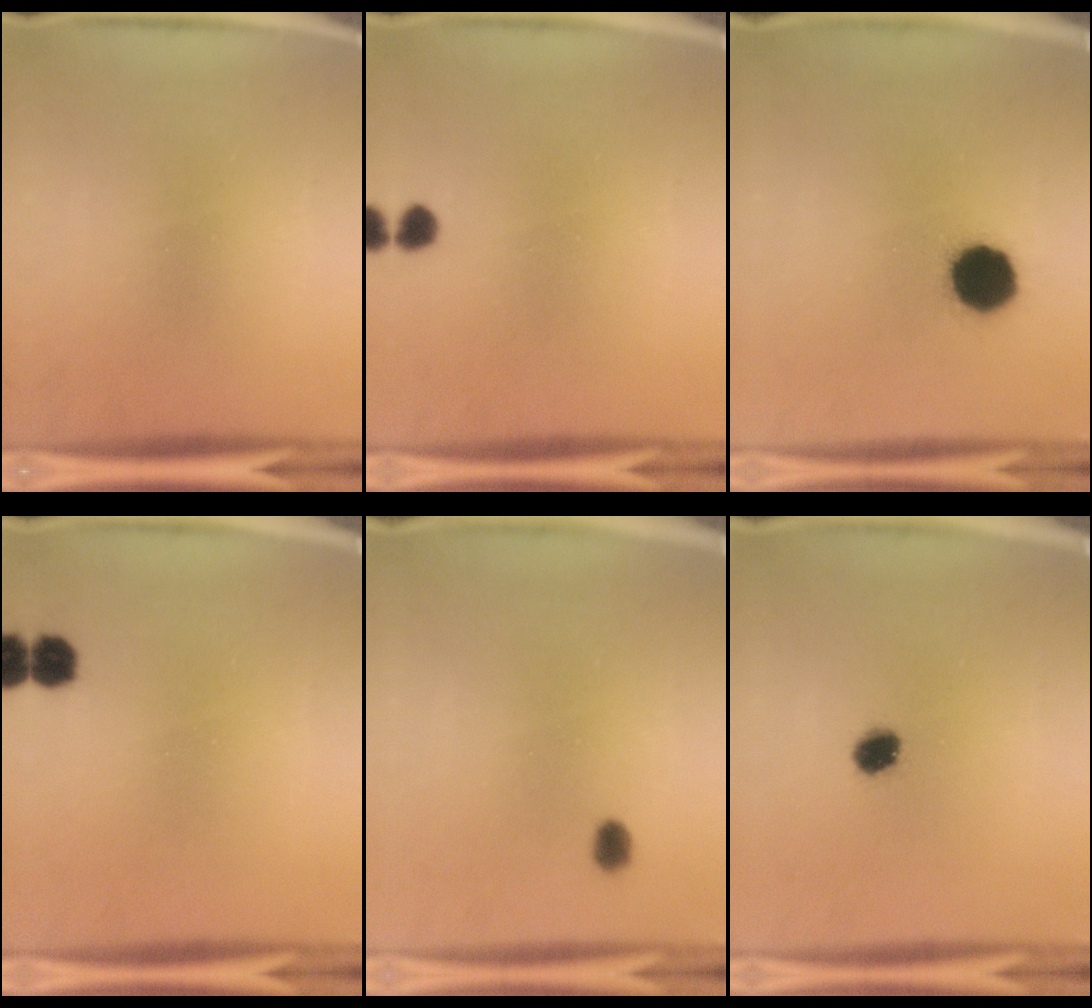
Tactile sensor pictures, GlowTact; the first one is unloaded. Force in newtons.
{"total": 2.0}
{"total": 12.1}
{"total": 4.0}
{"total": 2.7}
{"total": 4.5}